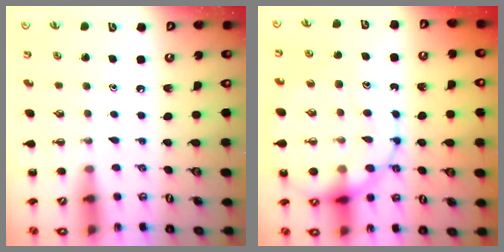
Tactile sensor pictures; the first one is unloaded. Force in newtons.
{"total": 22.8, "press": 22.7, "slide": 2.9}